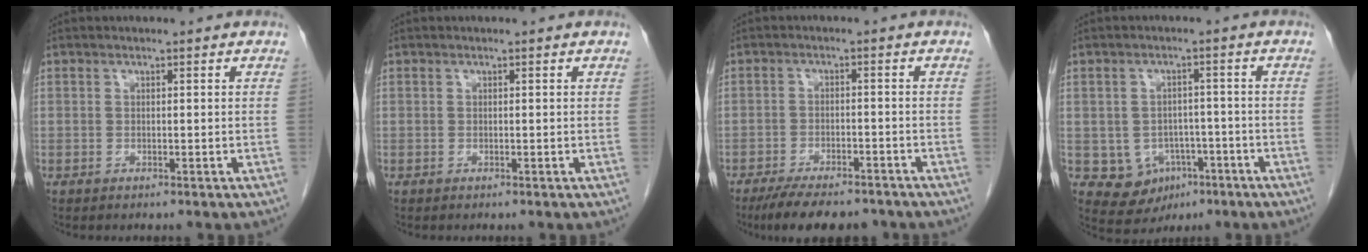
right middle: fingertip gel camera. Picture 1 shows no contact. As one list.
[{"total": 0.0}, {"total": 10.8, "force": [-9.1, 2.9, 5.0], "torque": [-0.075, -0.007, -0.134]}, {"total": 6.8, "force": [-2.6, 5.9, 2.3], "torque": [-0.036, 0.010, -0.023]}]